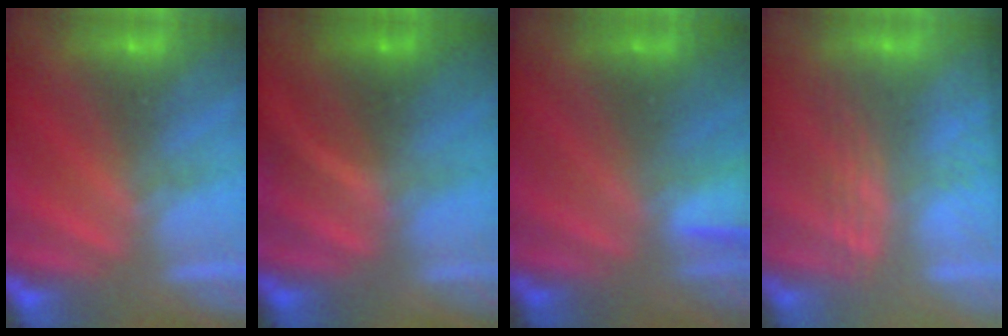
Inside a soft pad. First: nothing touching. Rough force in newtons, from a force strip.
{"total": 1.3}
{"total": 1.4}
{"total": 2.7}